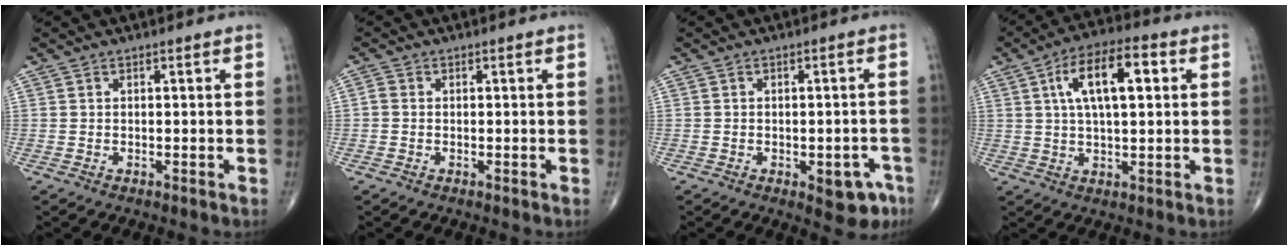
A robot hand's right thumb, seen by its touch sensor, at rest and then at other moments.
{"total": 1.1, "force": [-0.2, 0.9, 0.6], "torque": [-0.011, 0.000, -0.007]}
{"total": 6.2, "force": [-2.8, 3.1, 4.6], "torque": [-0.033, 0.016, -0.027]}
{"total": 12.4, "force": [3.3, 5.1, 10.9], "torque": [-0.179, 0.014, 0.051]}